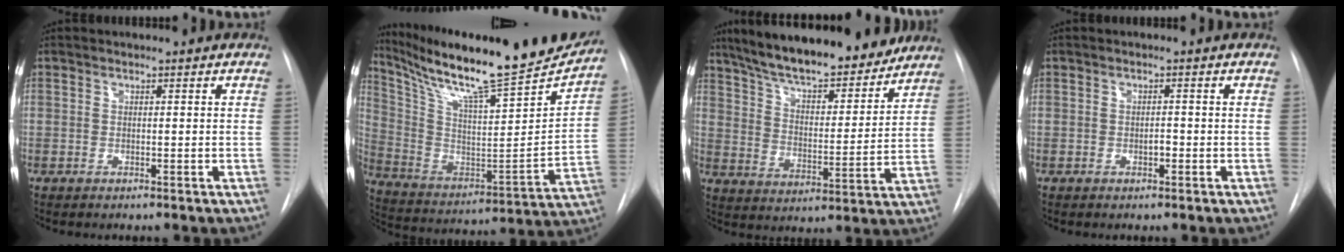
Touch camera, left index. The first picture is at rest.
{"total": 26.2, "force": [22.6, 2.1, 13.1], "torque": [-0.239, -0.044, 0.348]}
{"total": 20.6, "force": [17.6, 4.7, 9.7], "torque": [-0.157, 0.005, 0.266]}
{"total": 1.0, "force": [-0.4, 0.5, 0.8], "torque": [-0.012, 0.002, -0.007]}